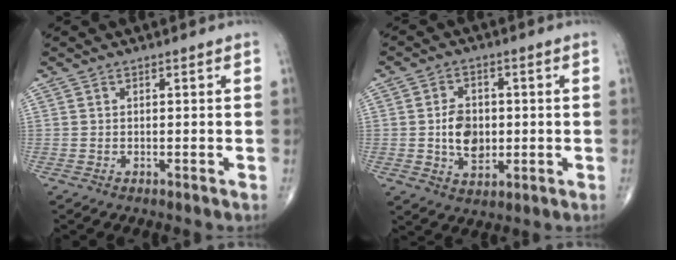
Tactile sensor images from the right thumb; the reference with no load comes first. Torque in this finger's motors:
{"motor_torque": [1.56, 1.08, 1.02, -0.05, 0.10]}